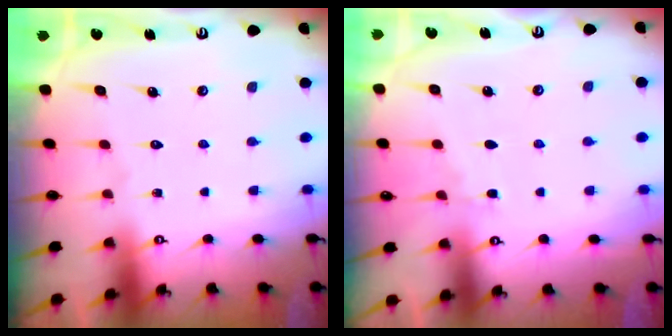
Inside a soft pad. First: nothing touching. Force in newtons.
{"total": 2.5, "press": 2.4, "slide": 0.4}